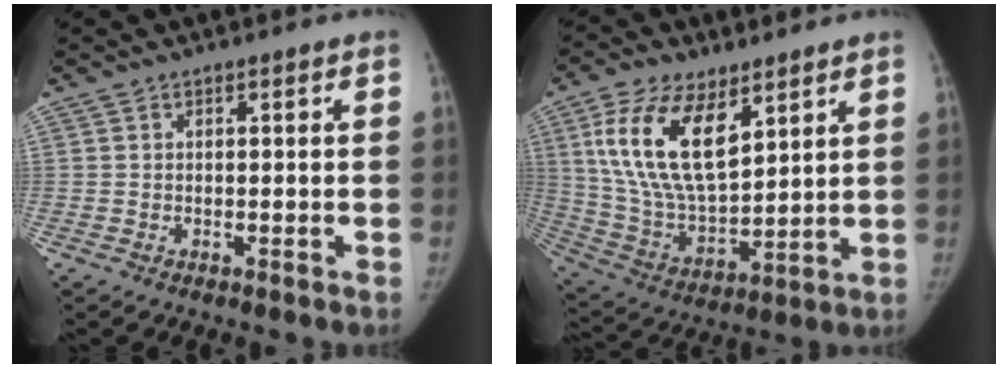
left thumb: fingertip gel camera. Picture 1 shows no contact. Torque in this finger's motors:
{"motor_torque": [1.45, 1.54, 1.91, -0.86, 0.13]}